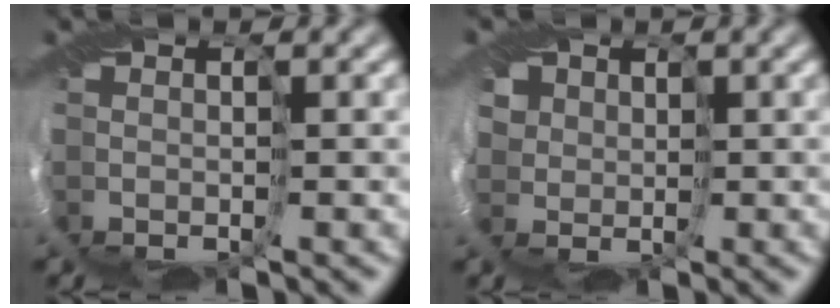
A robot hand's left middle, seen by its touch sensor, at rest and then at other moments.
{"total": 6.3, "force": [3.1, 5.0, 2.5], "torque": [-0.055, 0.018, 0.036]}